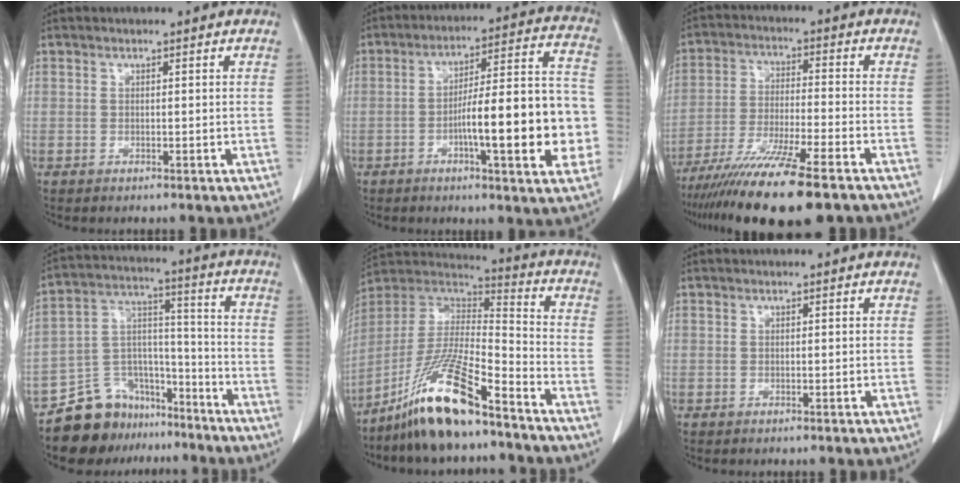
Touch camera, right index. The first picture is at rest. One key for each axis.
{"total": 18.4, "fx": -4.1, "fy": 3.0, "fz": 17.7, "tx": -0.225, "ty": 0.029, "tz": -0.056}
{"total": 15.6, "fx": -11.8, "fy": 0.4, "fz": 10.1, "tx": -0.187, "ty": -0.049, "tz": -0.199}
{"total": 13.2, "fx": -10.9, "fy": 6.8, "fz": 2.7, "tx": -0.045, "ty": 0.063, "tz": -0.186}
{"total": 16.4, "fx": -11.6, "fy": 2.0, "fz": 11.4, "tx": -0.235, "ty": -0.009, "tz": -0.214}
{"total": 0.0}